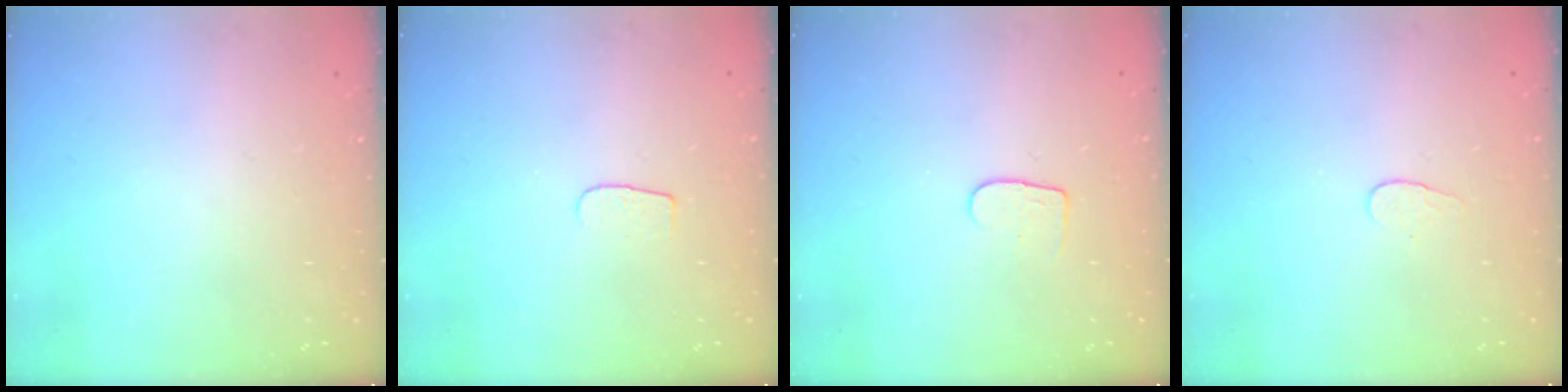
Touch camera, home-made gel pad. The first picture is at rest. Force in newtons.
{"total": 4.2, "press": 4.2, "slide": 0.4}
{"total": 4.3, "press": 4.3, "slide": 0.5}
{"total": 3.9, "press": 3.9, "slide": 0.4}